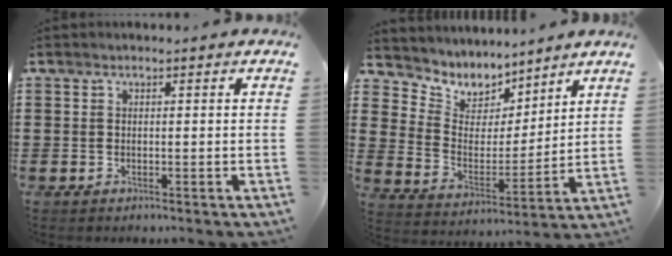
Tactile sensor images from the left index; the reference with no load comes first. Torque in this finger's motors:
{"motor_torque": [0.19, -0.13, -0.34, -0.12]}